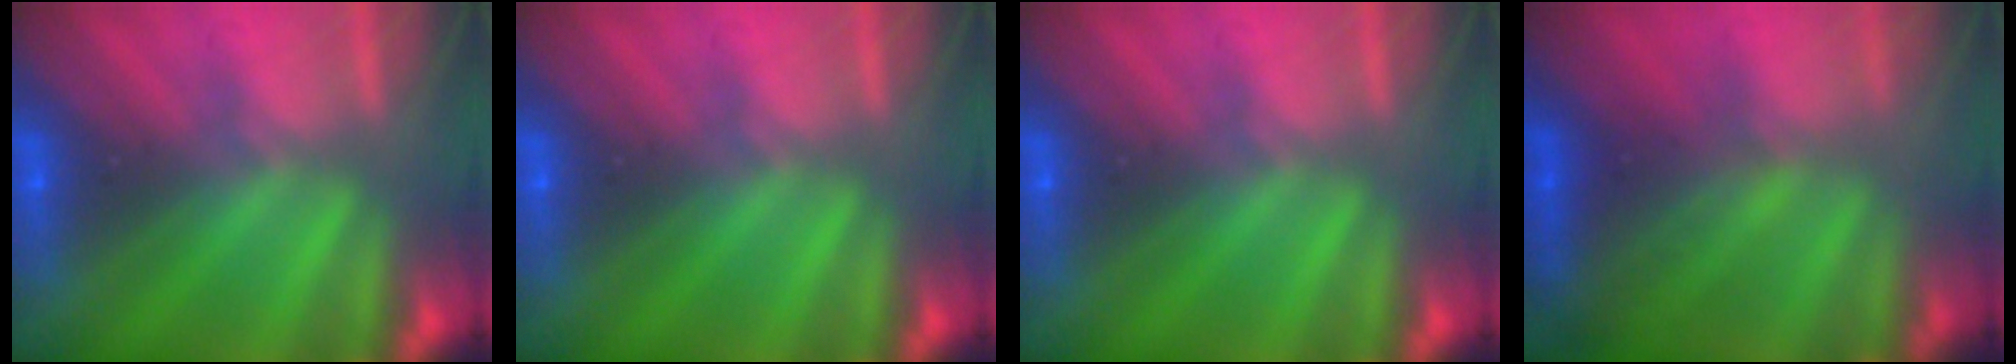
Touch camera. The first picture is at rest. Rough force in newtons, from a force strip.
{"total": 0.0}
{"total": 0.0}
{"total": 2.3}